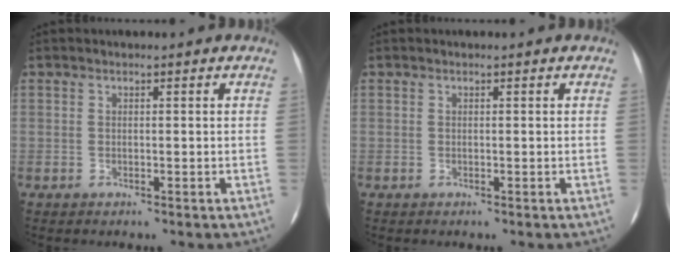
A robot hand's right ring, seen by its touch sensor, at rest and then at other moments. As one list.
[{"total": 0.0}]